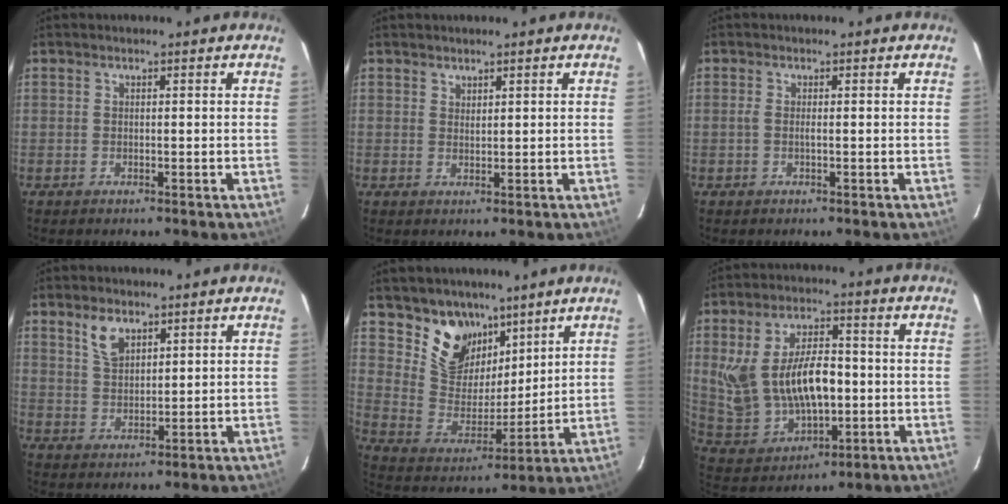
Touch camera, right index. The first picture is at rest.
{"total": 1.1, "force": [1.1, 0.4, 0.2], "torque": [-0.002, 0.001, 0.020]}
{"total": 0.9, "force": [-0.1, -0.1, 0.9], "torque": [-0.019, 0.001, -0.004]}
{"total": 5.0, "force": [3.2, 2.6, 2.9], "torque": [-0.054, 0.005, 0.064]}
{"total": 12.4, "force": [8.3, 8.1, 4.4], "torque": [-0.090, -0.005, 0.165]}
{"total": 16.4, "force": [0.2, 9.1, 13.6], "torque": [-0.270, 0.000, 0.031]}